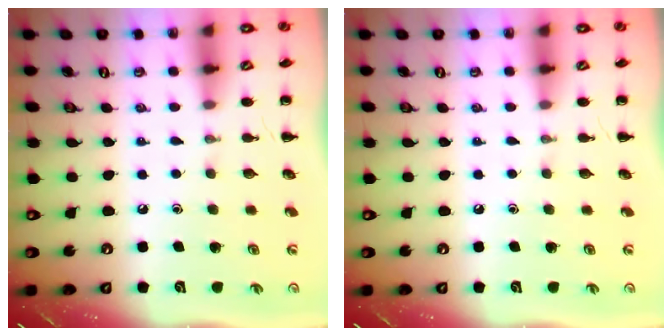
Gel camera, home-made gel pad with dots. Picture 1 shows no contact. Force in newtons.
{"total": 0.0}